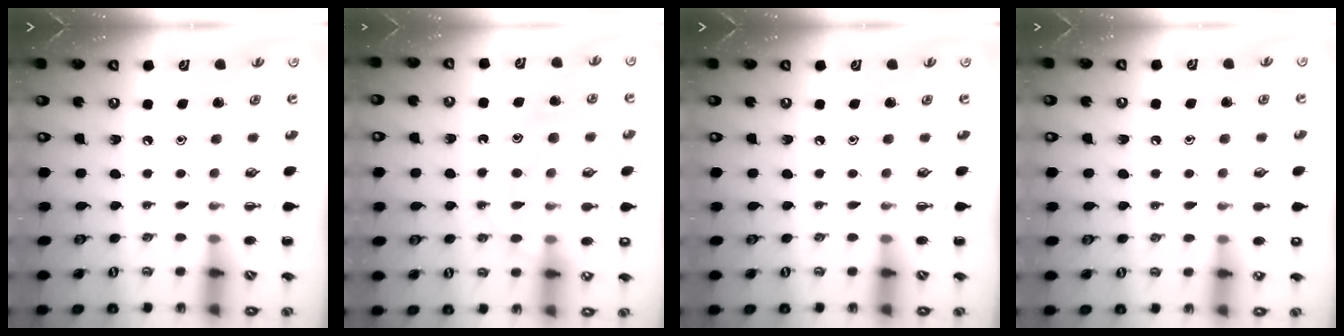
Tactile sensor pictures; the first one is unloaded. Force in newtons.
{"total": 12.8, "press": 12.8, "slide": 0.7}
{"total": 0.0}
{"total": 5.7, "press": 5.4, "slide": 1.9}